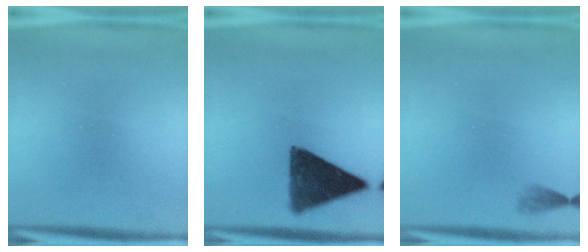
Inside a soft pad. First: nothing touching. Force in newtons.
{"total": 11.8}
{"total": 1.4}